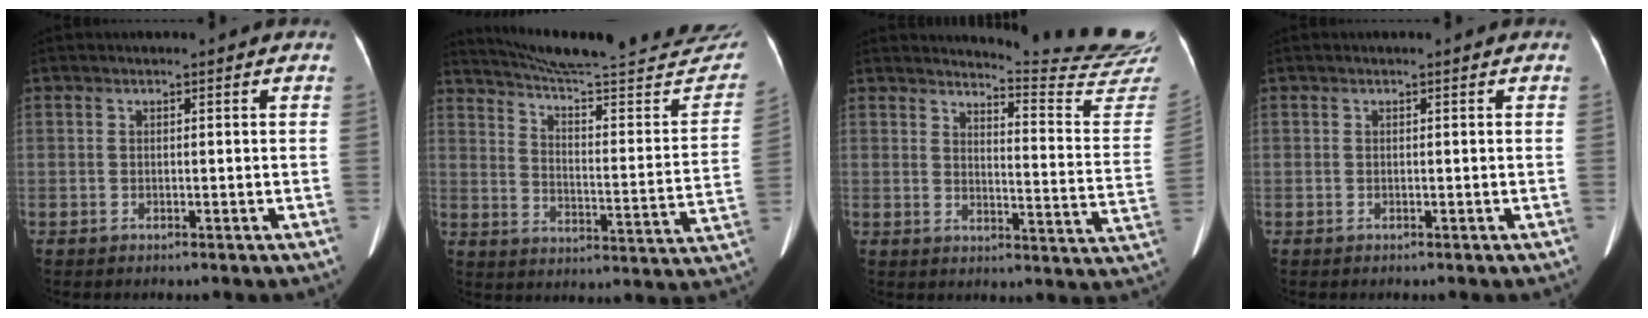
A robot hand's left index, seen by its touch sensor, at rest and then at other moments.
{"total": 29.6, "force": [27.5, 2.2, 10.9], "torque": [-0.160, -0.100, 0.346]}
{"total": 15.9, "force": [15.7, -2.0, 1.3], "torque": [-0.016, -0.149, 0.170]}
{"total": 0.0}